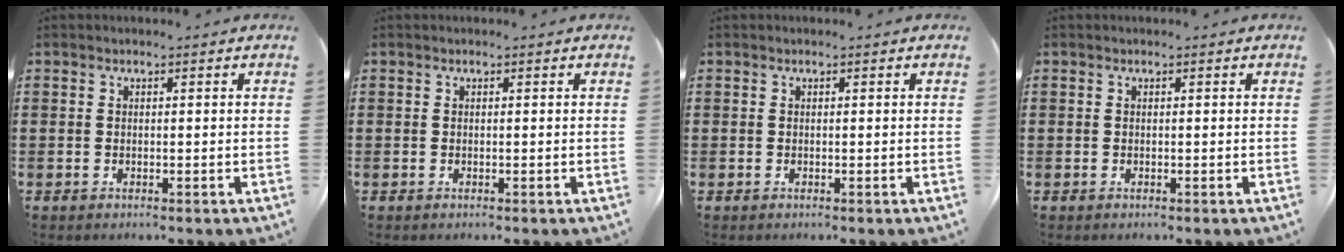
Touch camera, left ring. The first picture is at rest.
{"total": 0.0}
{"total": 0.0}
{"total": 0.0}